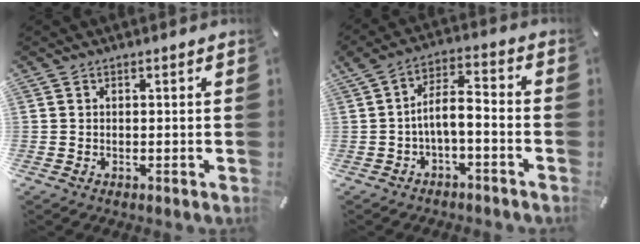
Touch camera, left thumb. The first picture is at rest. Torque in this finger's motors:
{"motor_torque": [1.14, 1.71, 0.60, -0.35, 0.14]}